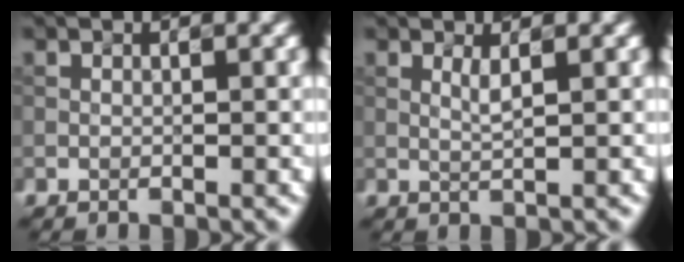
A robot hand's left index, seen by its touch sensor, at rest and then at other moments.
{"total": 0.7, "force": [0.3, -0.1, 0.7], "torque": [-0.022, 0.001, 0.012]}